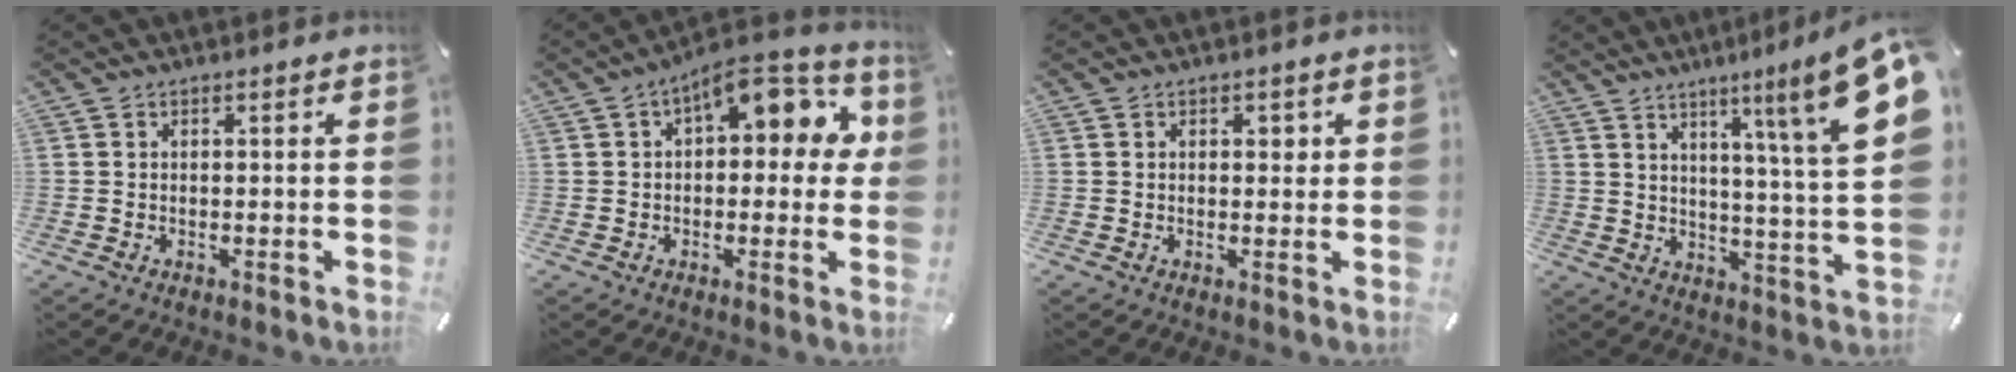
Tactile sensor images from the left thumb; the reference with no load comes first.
{"total": 12.5, "force": [4.9, 6.4, 9.6], "torque": [-0.123, -0.026, 0.081]}
{"total": 1.8, "force": [0.5, 1.2, 1.3], "torque": [-0.011, 0.000, 0.004]}
{"total": 15.8, "force": [8.4, 1.0, 13.4], "torque": [-0.197, -0.060, 0.114]}